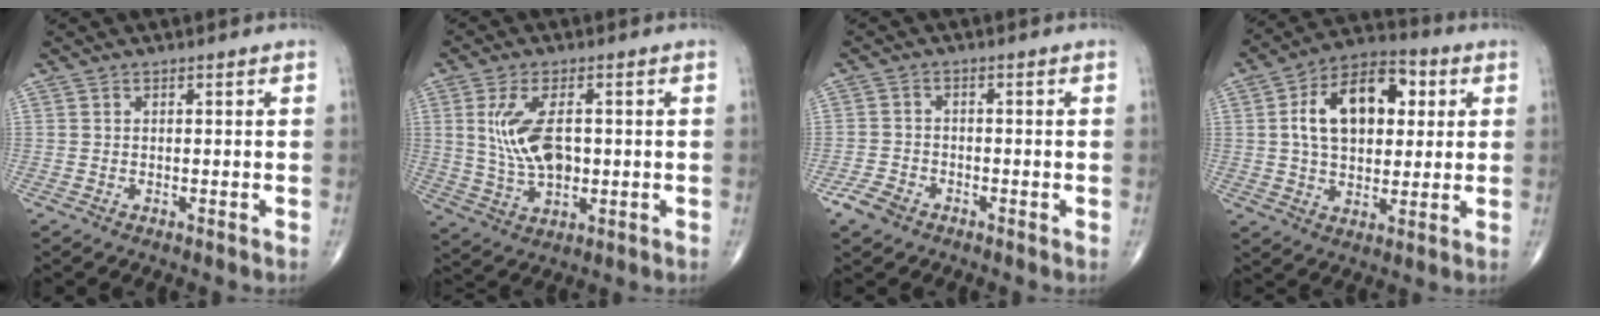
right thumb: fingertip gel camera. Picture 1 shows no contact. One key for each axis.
{"total": 10.1, "fx": 1.2, "fy": 5.3, "fz": 8.5, "tx": -0.167, "ty": -0.006, "tz": 0.033}
{"total": 3.8, "fx": -2.5, "fy": 2.4, "fz": 1.7, "tx": -0.034, "ty": 0.004, "tz": -0.048}
{"total": 16.7, "fx": 3.6, "fy": 10.2, "fz": 12.8, "tx": -0.184, "ty": 0.011, "tz": 0.055}